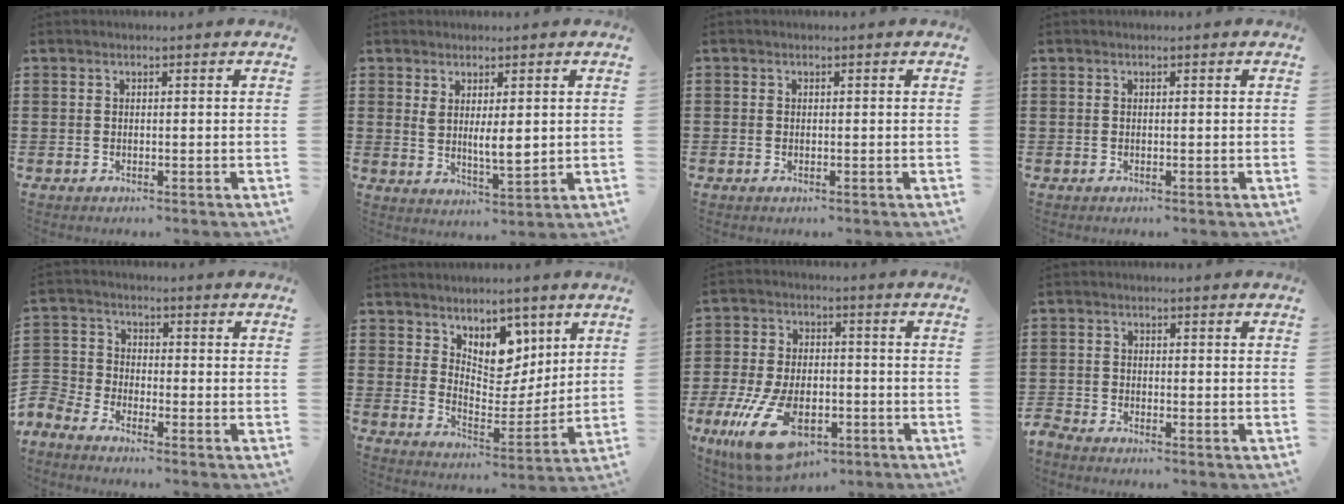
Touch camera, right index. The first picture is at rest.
{"total": 4.4, "force": [1.2, 1.6, 3.9], "torque": [-0.062, -0.006, 0.018]}
{"total": 0.0}
{"total": 0.0}
{"total": 3.8, "force": [-3.7, 1.0, 0.2], "torque": [-0.042, -0.011, -0.087]}
{"total": 7.0, "force": [5.1, 4.4, 1.7], "torque": [-0.043, -0.035, 0.092]}
{"total": 14.2, "force": [-6.6, 7.1, 10.3], "torque": [-0.225, 0.013, -0.114]}
{"total": 1.8, "force": [-1.8, 0.0, 0.0], "torque": [-0.005, -0.002, -0.038]}